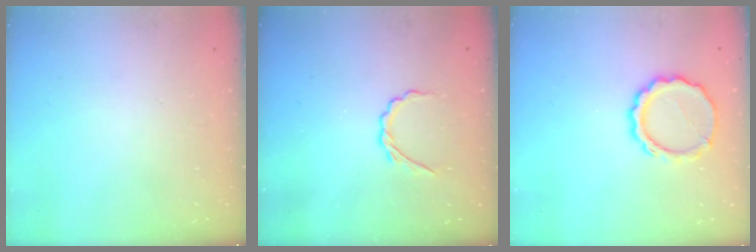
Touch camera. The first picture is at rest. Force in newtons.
{"total": 2.7, "press": 2.6, "slide": 0.8}
{"total": 9.7, "press": 9.6, "slide": 1.8}